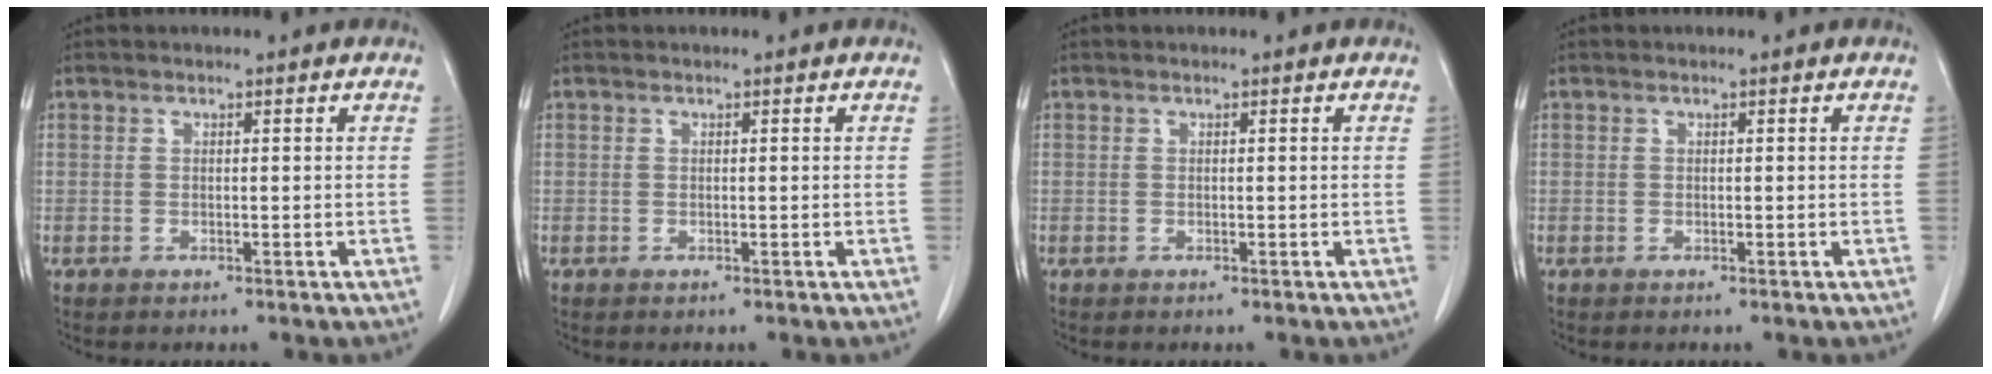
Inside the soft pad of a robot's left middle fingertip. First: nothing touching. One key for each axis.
{"total": 0.0}
{"total": 0.0}
{"total": 0.0}